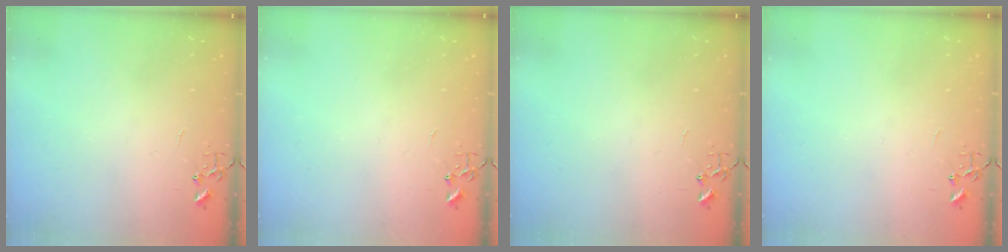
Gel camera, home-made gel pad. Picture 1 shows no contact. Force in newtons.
{"total": 0.0}
{"total": 0.0}
{"total": 0.0}